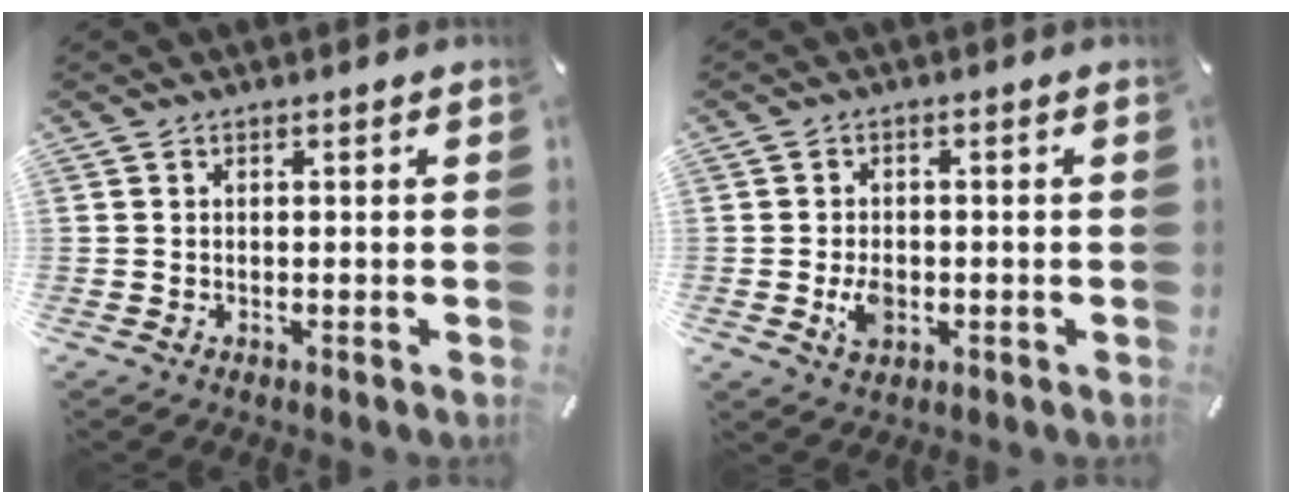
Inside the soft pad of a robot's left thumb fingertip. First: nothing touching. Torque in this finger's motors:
{"motor_torque": [0.00, 0.03, 0.12, 0.07, 0.00]}